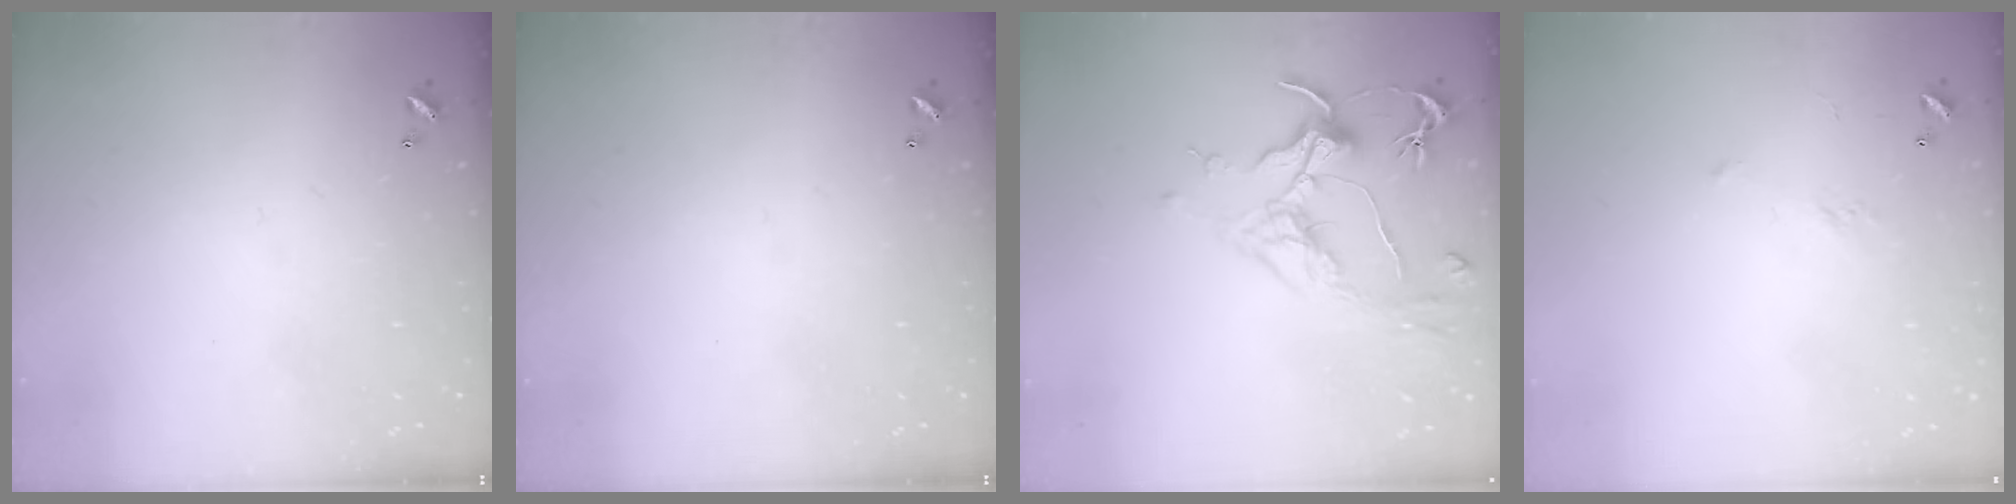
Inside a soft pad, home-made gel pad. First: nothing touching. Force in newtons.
{"total": 0.0}
{"total": 1.7, "press": 1.5, "slide": 0.9}
{"total": 4.8, "press": 4.7, "slide": 0.9}